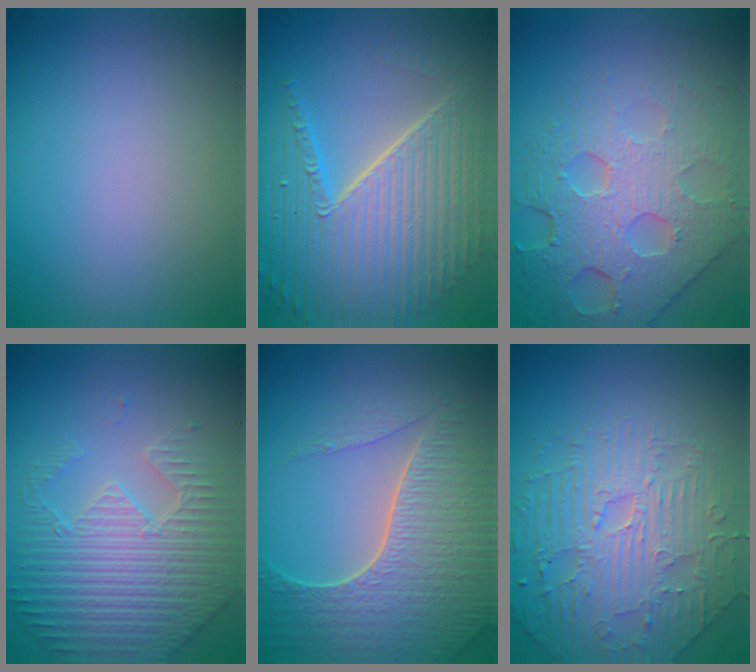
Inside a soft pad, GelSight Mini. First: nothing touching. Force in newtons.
{"total": 9.9, "press": 6.3, "slide": 7.7}
{"total": 8.1, "press": 5.6, "slide": 5.9}
{"total": 5.6, "press": 4.9, "slide": 2.8}
{"total": 7.3, "press": 5.3, "slide": 5.0}
{"total": 4.7, "press": 4.7, "slide": 0.5}